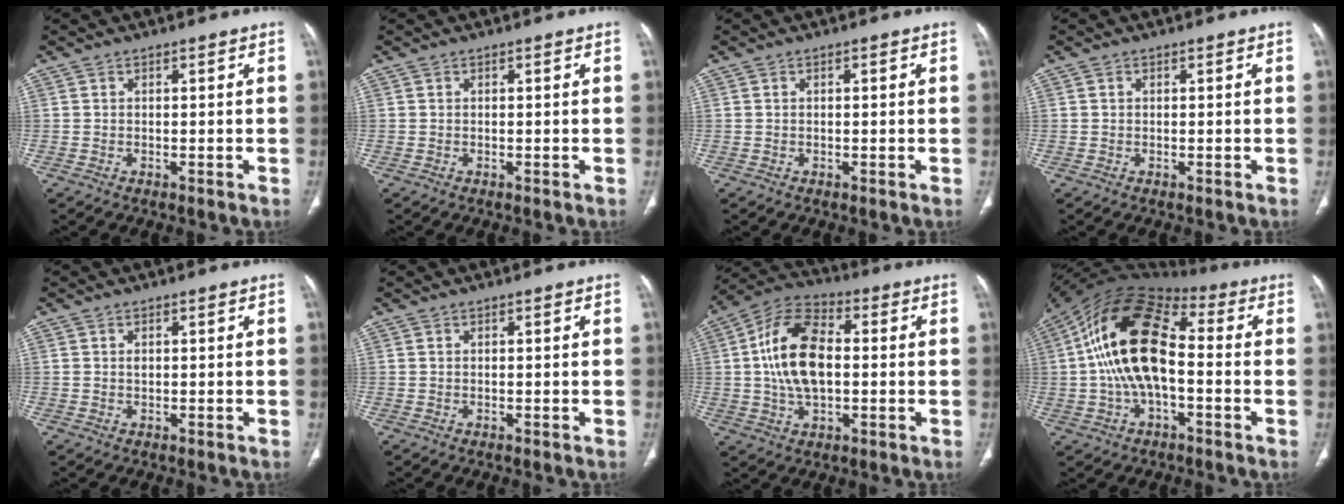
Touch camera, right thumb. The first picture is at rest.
{"total": 0.0}
{"total": 0.7, "force": [0.2, 0.2, 0.6], "torque": [-0.016, 0.007, 0.005]}
{"total": 0.0}
{"total": 0.8, "force": [0.2, 0.6, 0.6], "torque": [-0.009, 0.003, 0.005]}
{"total": 0.0}
{"total": 15.1, "force": [0.8, 8.6, 12.4], "torque": [-0.228, 0.023, 0.007]}
{"total": 18.8, "force": [-0.4, 10.0, 15.9], "torque": [-0.298, 0.041, -0.015]}